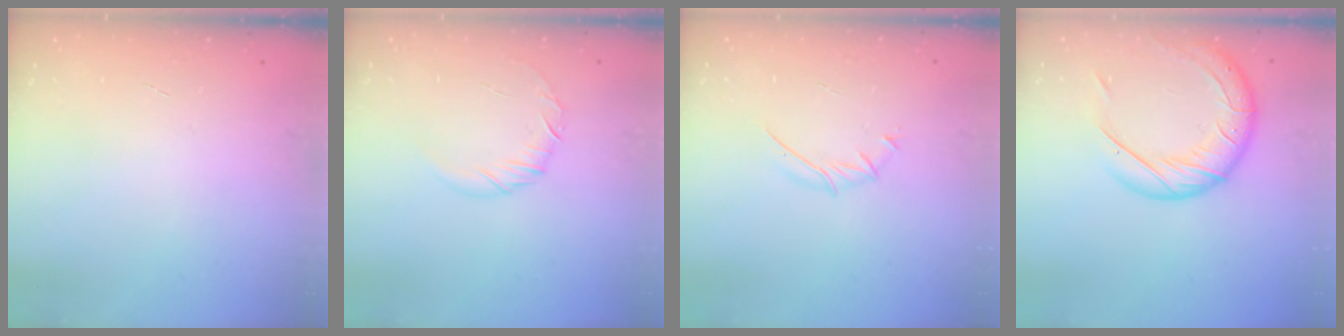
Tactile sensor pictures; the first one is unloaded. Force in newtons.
{"total": 5.2, "press": 5.0, "slide": 1.3}
{"total": 3.5, "press": 3.4, "slide": 1.0}
{"total": 16.3, "press": 16.2, "slide": 1.7}